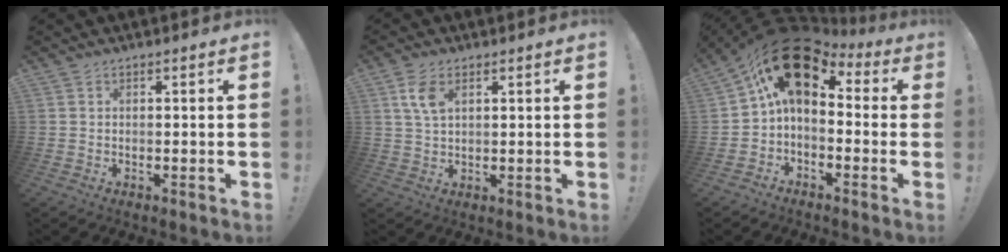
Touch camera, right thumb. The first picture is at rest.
{"total": 6.1, "force": [2.6, 3.2, 4.4], "torque": [-0.080, -0.011, 0.045]}
{"total": 17.3, "force": [6.9, 9.4, 12.8], "torque": [-0.208, -0.028, 0.132]}